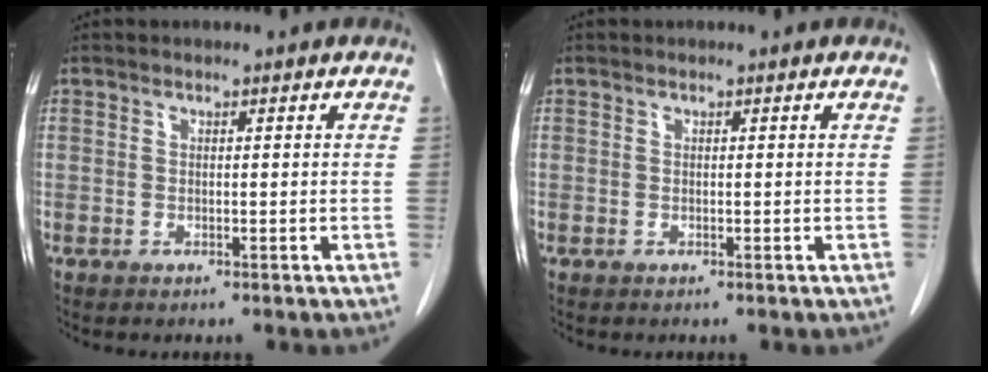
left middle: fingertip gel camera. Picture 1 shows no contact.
{"total": 0.0}